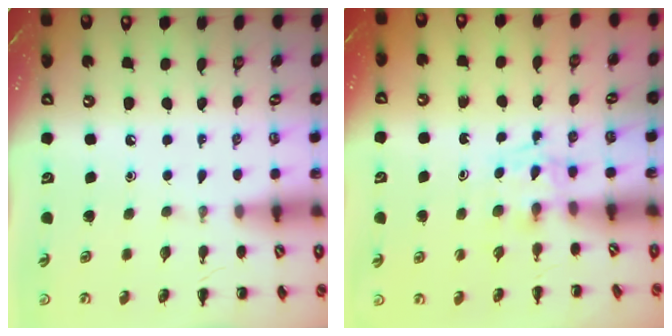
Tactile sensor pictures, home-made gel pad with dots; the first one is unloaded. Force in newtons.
{"total": 2.7, "press": 2.5, "slide": 1.0}